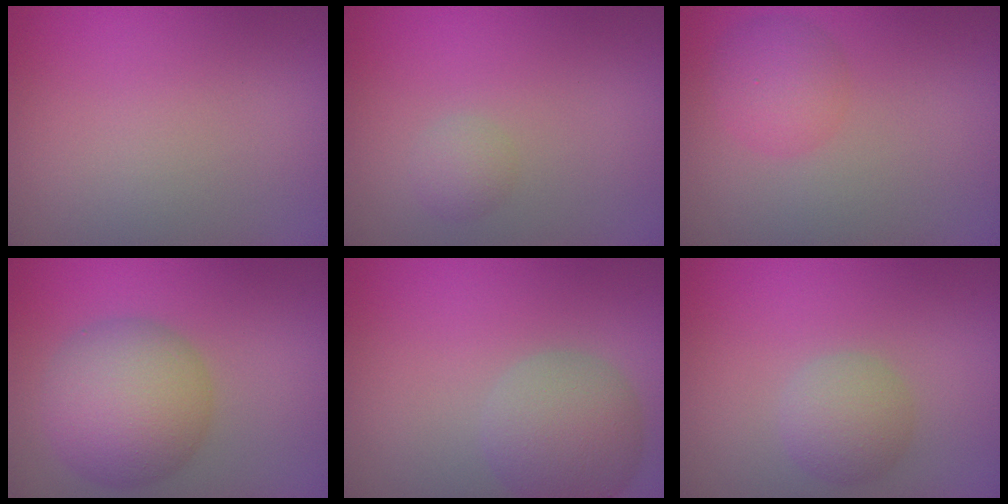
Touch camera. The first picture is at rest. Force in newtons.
{"total": 1.3, "press": 1.3, "slide": 0.0}
{"total": 2.9, "press": 2.9, "slide": 0.1}
{"total": 7.1, "press": 7.1, "slide": 0.3}
{"total": 5.4, "press": 5.4, "slide": 0.3}
{"total": 2.9, "press": 2.9, "slide": 0.0}